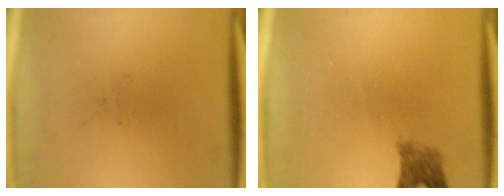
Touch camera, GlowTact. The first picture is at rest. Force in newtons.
{"total": 2.7}